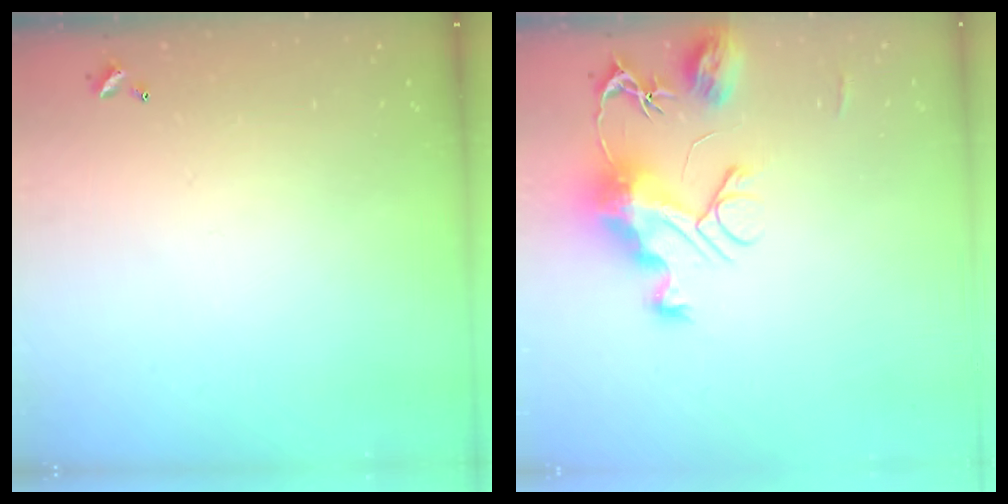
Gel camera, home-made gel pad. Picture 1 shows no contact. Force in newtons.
{"total": 11.5, "press": 11.5, "slide": 1.2}